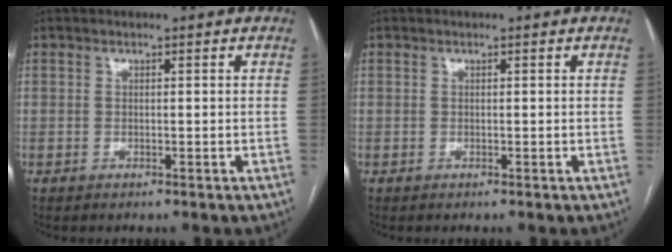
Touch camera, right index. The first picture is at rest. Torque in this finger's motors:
{"motor_torque": [0.00, 0.00, 0.00, 0.00]}